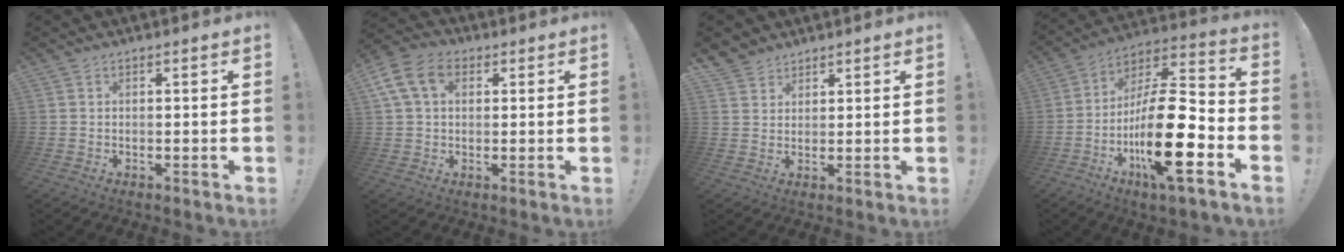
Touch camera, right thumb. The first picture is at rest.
{"total": 11.2, "force": [3.4, 7.7, 7.4], "torque": [-0.147, 0.007, 0.069]}
{"total": 4.0, "force": [3.3, 2.2, 0.2], "torque": [-0.003, -0.023, 0.063]}
{"total": 22.8, "force": [-7.1, 7.4, 20.3], "torque": [-0.373, 0.037, -0.114]}